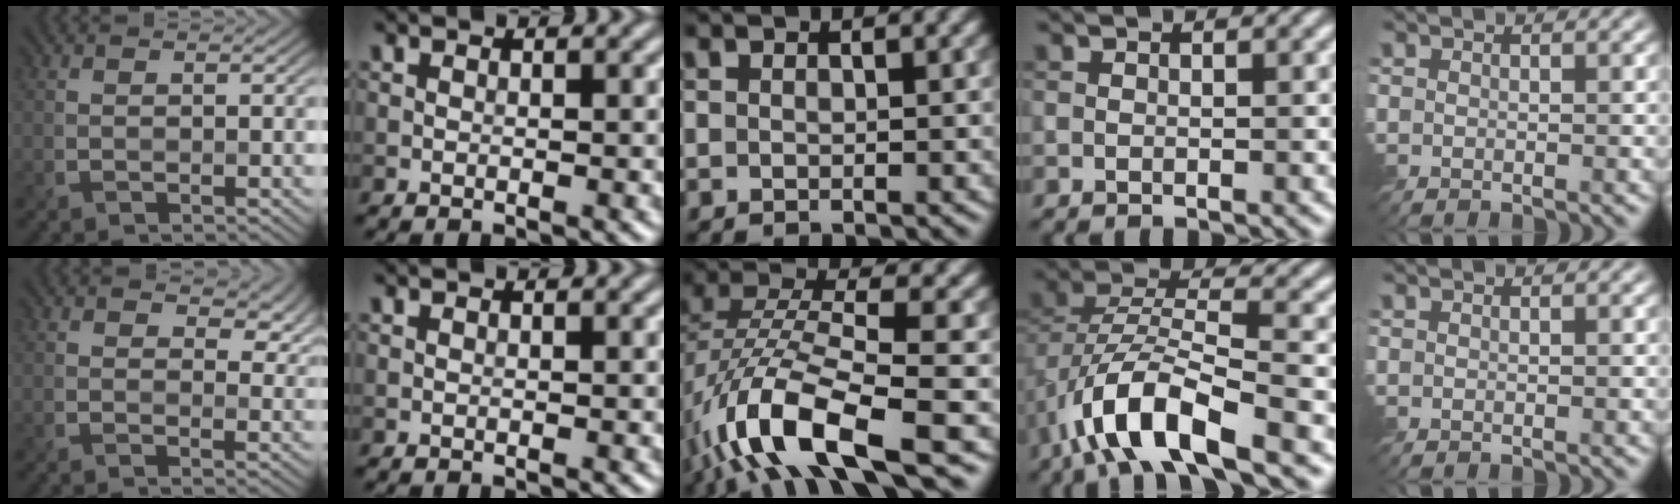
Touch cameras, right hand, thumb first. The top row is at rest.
{"thumb": {"total": 5.6, "force": [3.0, 3.1, 3.6], "torque": [-0.047, -0.004, 0.045]}, "middle": {"total": 11.0, "force": [-5.4, 3.4, 9.0], "torque": [-0.176, 0.008, -0.106]}, "ring": {"total": 9.3, "force": [-4.9, 3.4, 7.1], "torque": [-0.139, 0.005, -0.096]}}